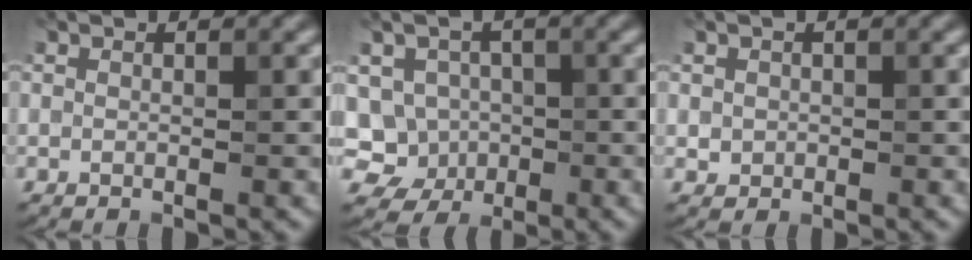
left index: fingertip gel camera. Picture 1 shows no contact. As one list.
[{"total": 4.9, "force": [-0.9, 4.6, 1.3], "torque": [-0.008, 0.010, -0.035]}, {"total": 0.9, "force": [0.1, 0.9, 0.2], "torque": [0.003, -0.005, 0.003]}]